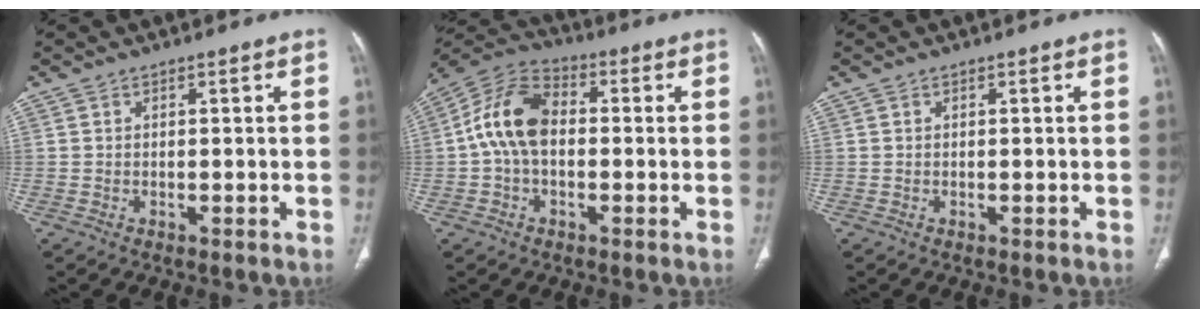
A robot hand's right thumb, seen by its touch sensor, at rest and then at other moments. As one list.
[{"total": 11.8, "force": [0.1, 7.6, 9.0], "torque": [-0.169, 0.032, -0.010]}, {"total": 0.0}]